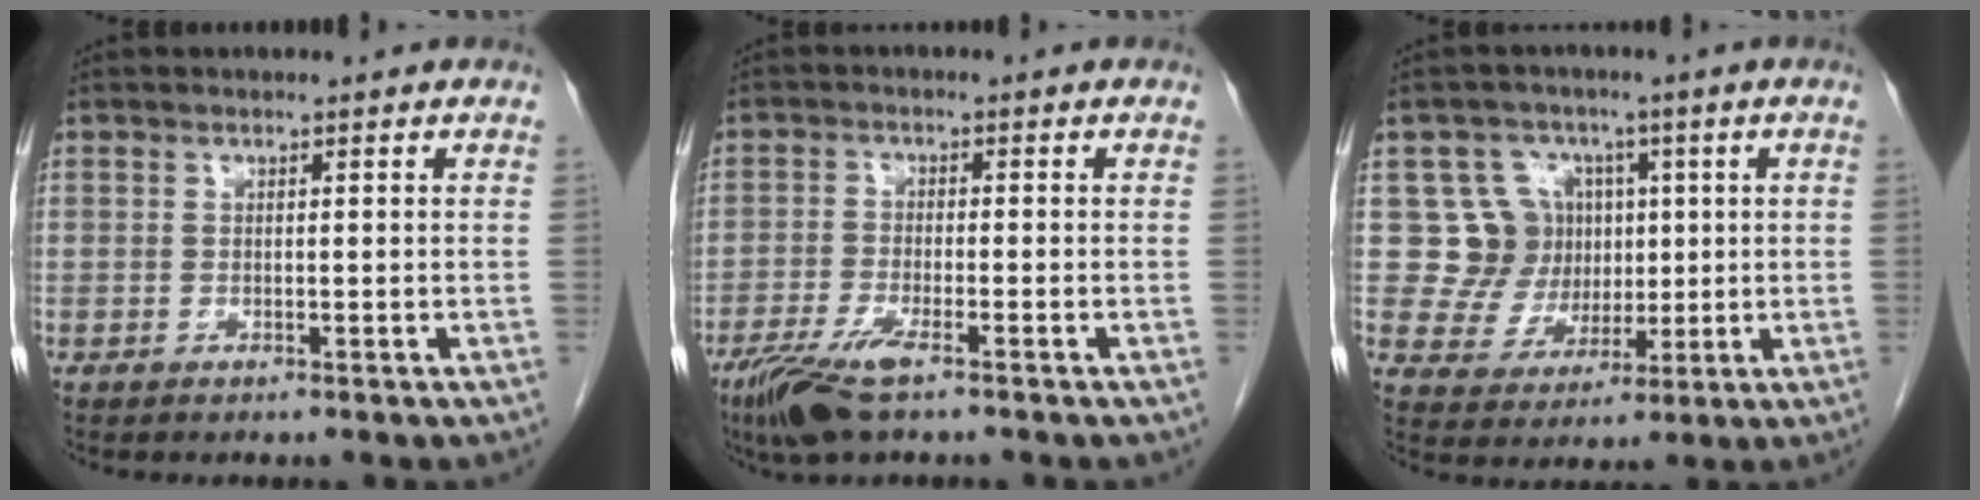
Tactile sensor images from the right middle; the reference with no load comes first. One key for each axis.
{"total": 6.6, "fx": -4.4, "fy": 1.1, "fz": 4.9, "tx": -0.100, "ty": -0.014, "tz": -0.080}
{"total": 8.8, "fx": 2.0, "fy": 8.5, "fz": 1.2, "tx": -0.012, "ty": 0.032, "tz": 0.045}